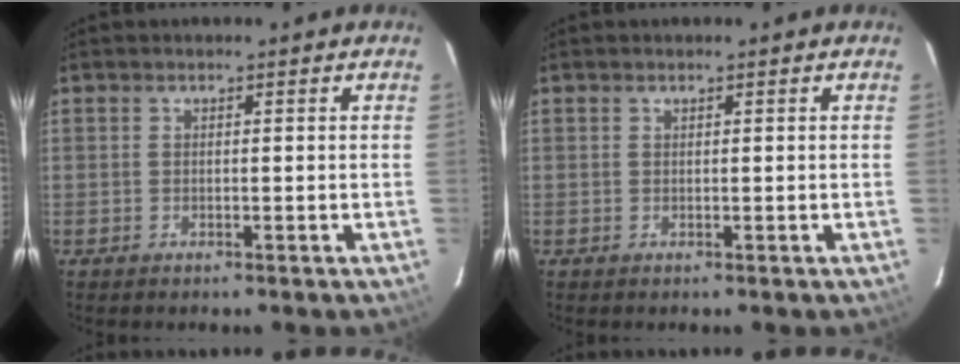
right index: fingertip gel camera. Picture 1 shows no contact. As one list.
[{"total": 0.0}]